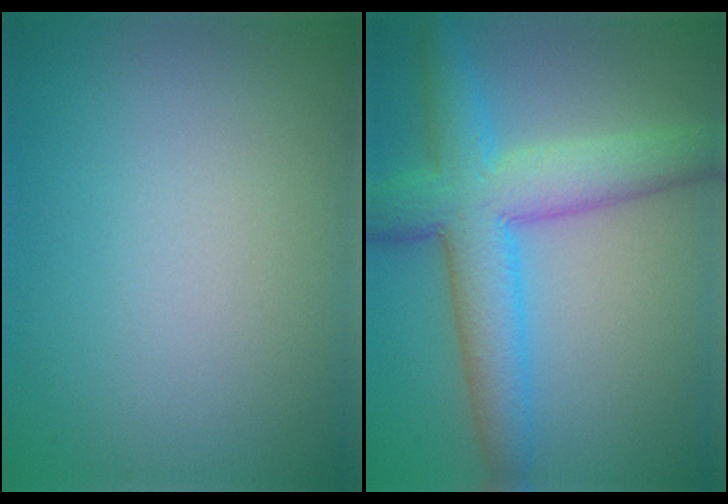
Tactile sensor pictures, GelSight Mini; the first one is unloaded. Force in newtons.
{"total": 7.7, "press": 7.7, "slide": 0.2}